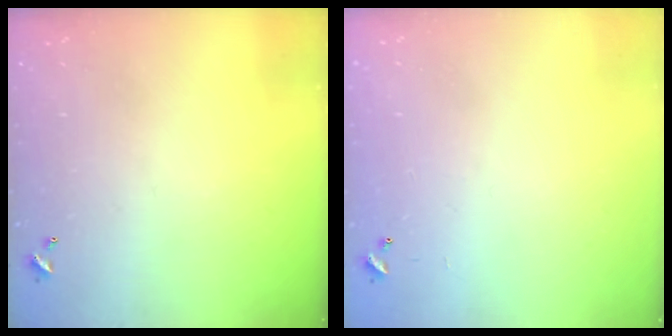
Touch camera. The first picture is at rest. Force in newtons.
{"total": 8.5, "press": 8.4, "slide": 0.5}